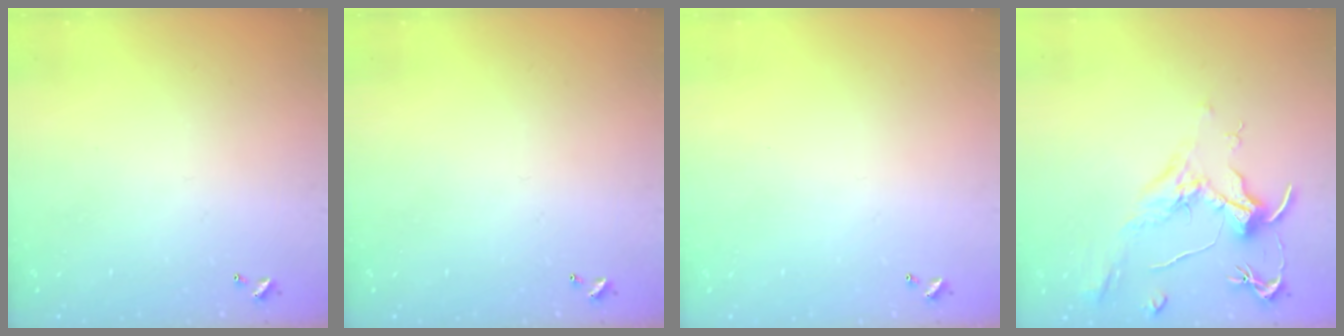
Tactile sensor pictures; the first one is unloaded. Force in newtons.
{"total": 0.0}
{"total": 0.0}
{"total": 2.1, "press": 2.0, "slide": 0.8}